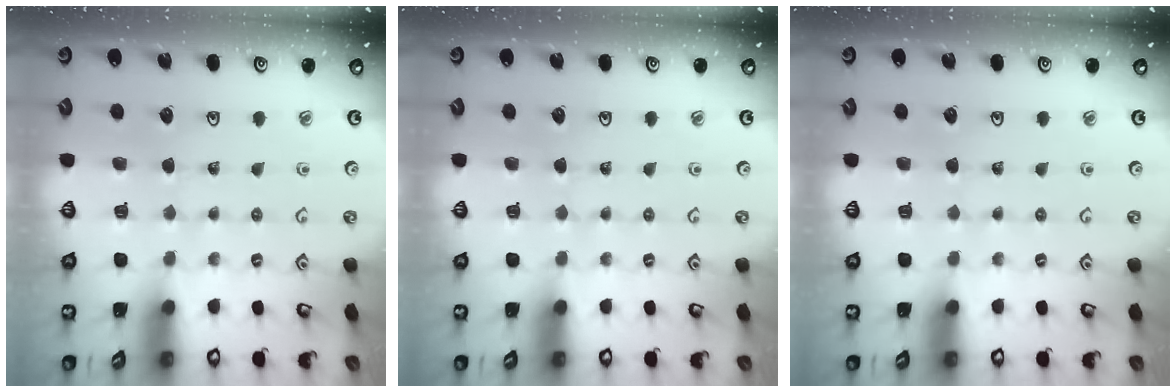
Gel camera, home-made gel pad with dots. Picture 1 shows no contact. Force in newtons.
{"total": 0.0}
{"total": 0.0}